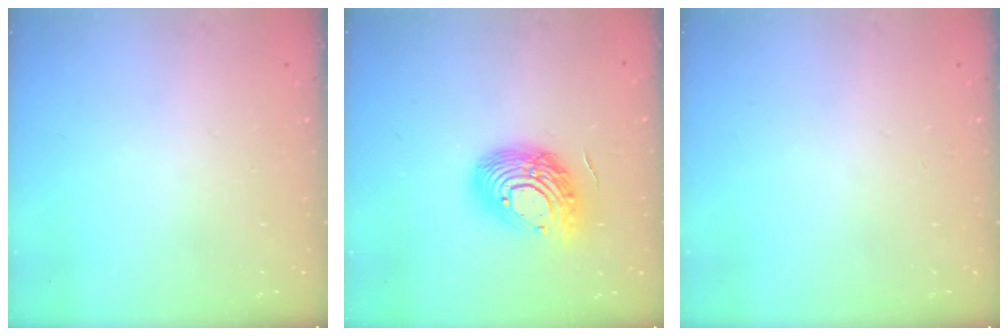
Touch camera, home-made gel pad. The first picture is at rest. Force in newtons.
{"total": 15.8, "press": 15.8, "slide": 1.1}
{"total": 0.0}